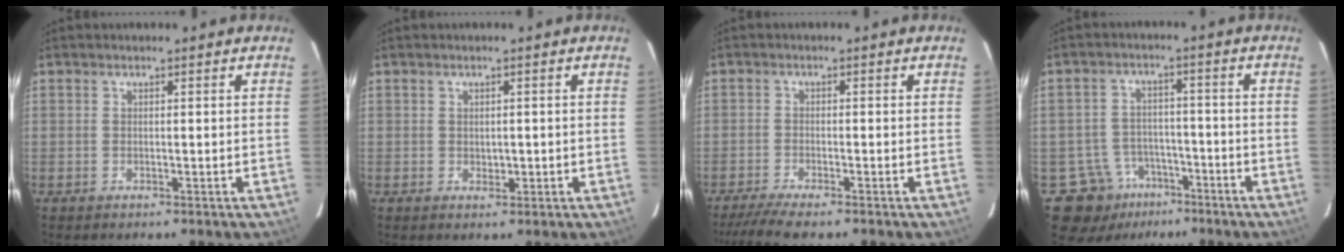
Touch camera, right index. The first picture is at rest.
{"total": 1.4, "force": [-0.1, 1.0, 1.0], "torque": [-0.015, 0.000, 0.001]}
{"total": 6.1, "force": [-5.0, 0.3, 3.4], "torque": [-0.057, -0.016, -0.085]}
{"total": 9.4, "force": [-5.3, 7.7, 1.0], "torque": [-0.027, 0.027, -0.072]}